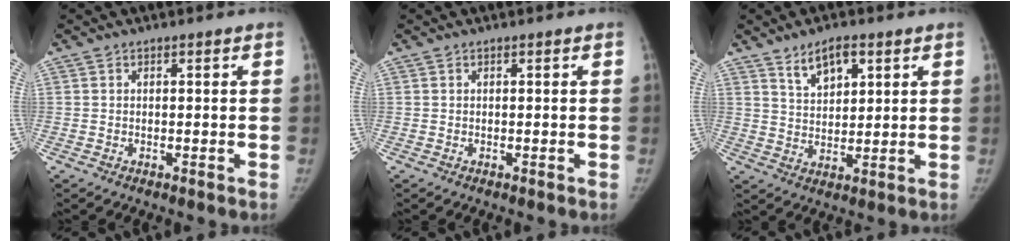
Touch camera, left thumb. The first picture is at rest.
{"total": 0.0}
{"total": 6.7, "force": [3.9, 3.5, 4.2], "torque": [-0.053, -0.023, 0.071]}